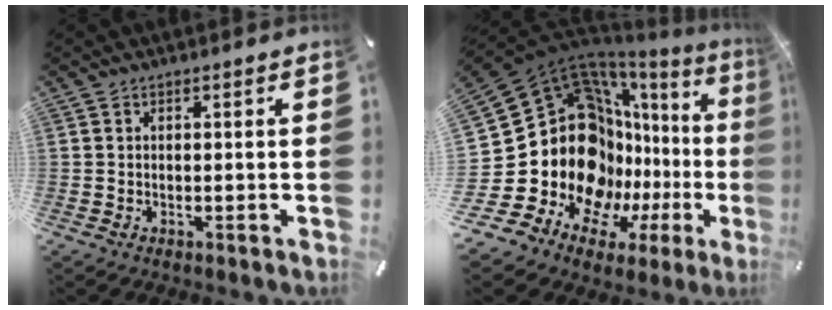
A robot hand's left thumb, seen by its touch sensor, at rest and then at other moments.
{"total": 31.7, "force": [0.9, 21.5, 23.2], "torque": [-0.434, -0.099, 0.075]}